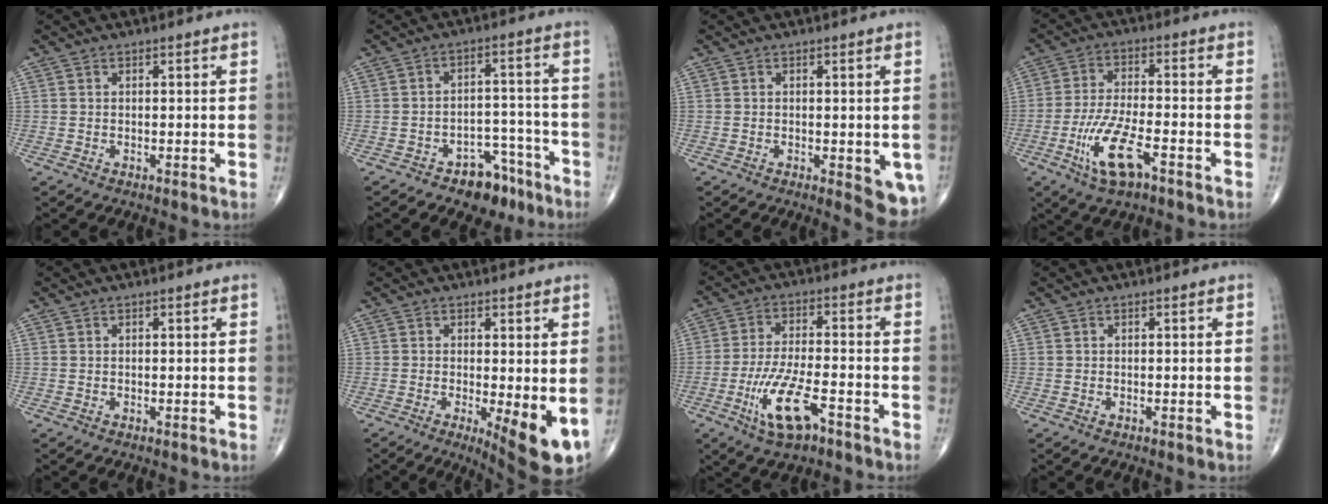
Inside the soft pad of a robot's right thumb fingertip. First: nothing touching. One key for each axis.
{"total": 8.3, "fx": -5.8, "fy": 4.9, "fz": 3.4, "tx": -0.013, "ty": 0.060, "tz": -0.083}
{"total": 6.1, "fx": -1.6, "fy": 2.4, "fz": 5.4, "tx": -0.047, "ty": -0.011, "tz": -0.017}
{"total": 10.3, "fx": -5.0, "fy": 3.2, "fz": 8.4, "tx": -0.178, "ty": 0.017, "tz": -0.091}
{"total": 0.0}
{"total": 9.2, "fx": -1.7, "fy": 2.7, "fz": 8.6, "tx": -0.118, "ty": -0.022, "tz": -0.019}
{"total": 10.8, "fx": -5.3, "fy": 3.5, "fz": 8.7, "tx": -0.178, "ty": 0.019, "tz": -0.092}
{"total": 0.0}